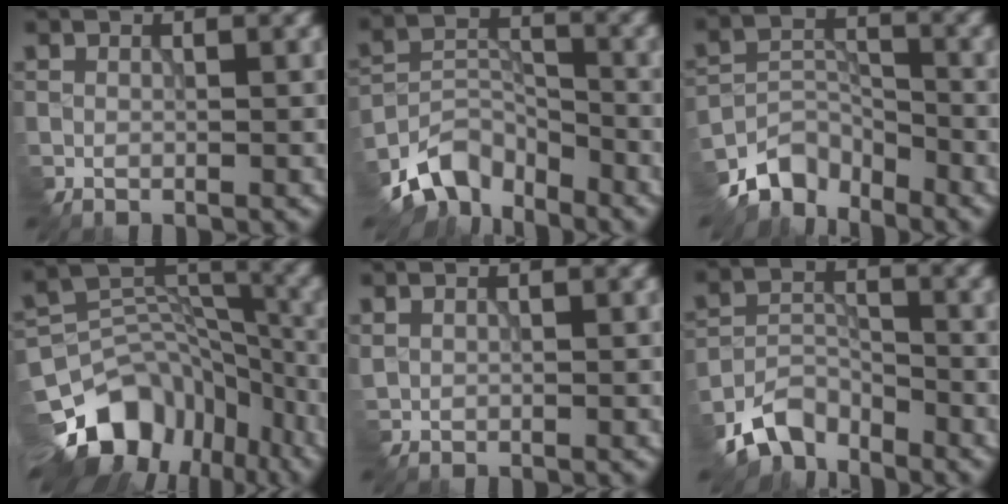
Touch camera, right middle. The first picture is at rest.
{"total": 6.1, "force": [-4.9, 3.0, 2.0], "torque": [-0.036, -0.003, -0.101]}
{"total": 5.0, "force": [-4.5, 2.1, 0.9], "torque": [-0.008, -0.002, -0.092]}
{"total": 12.4, "force": [-7.7, 8.4, 4.8], "torque": [-0.094, 0.015, -0.120]}
{"total": 0.6, "force": [0.5, 0.2, 0.2], "torque": [-0.007, -0.001, 0.016]}
{"total": 5.3, "force": [-4.4, 2.4, 1.5], "torque": [-0.027, -0.004, -0.091]}